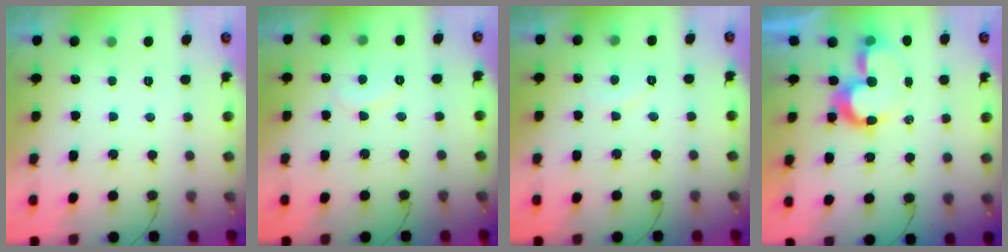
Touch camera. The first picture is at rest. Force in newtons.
{"total": 7.0, "press": 7.0, "slide": 0.5}
{"total": 5.8, "press": 5.8, "slide": 0.5}
{"total": 8.8, "press": 8.2, "slide": 3.1}